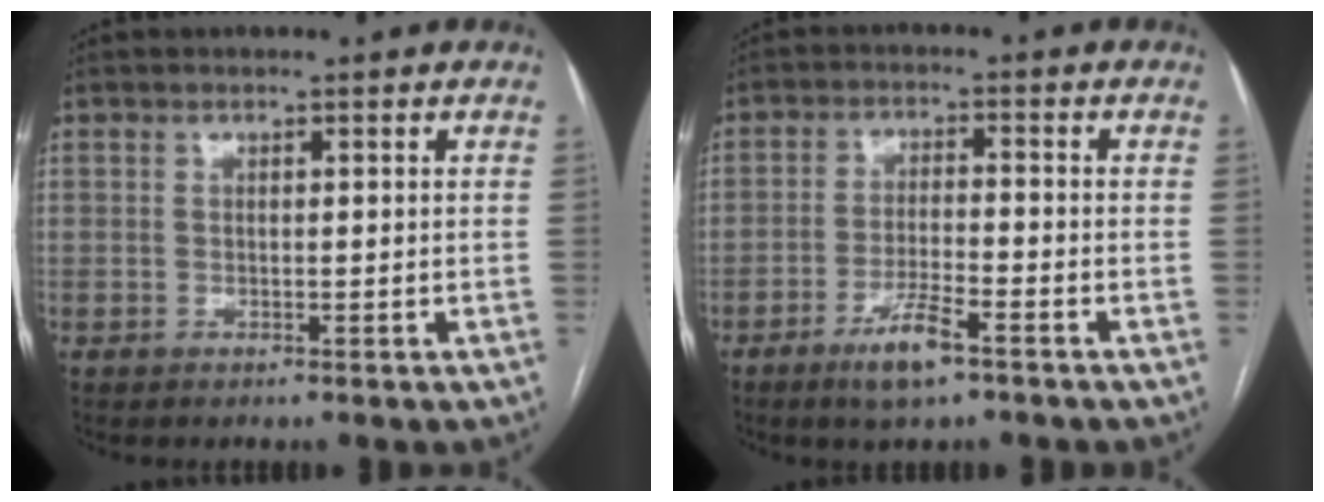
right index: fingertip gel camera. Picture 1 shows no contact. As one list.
[{"total": 6.2, "force": [-4.0, 0.8, 4.6], "torque": [-0.092, -0.007, -0.071]}]